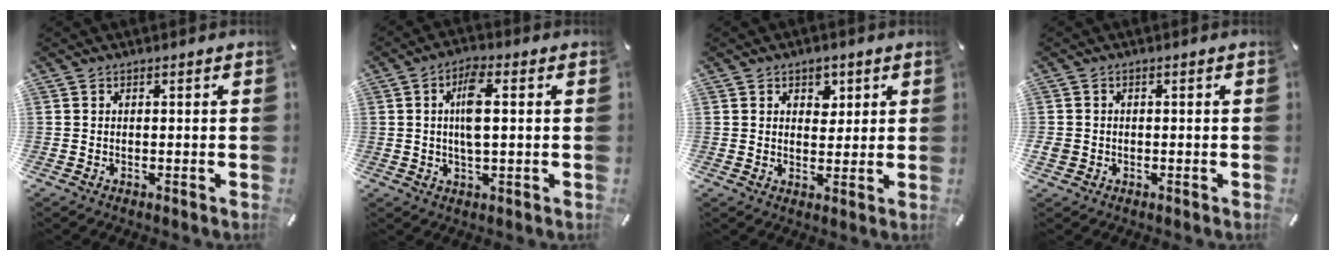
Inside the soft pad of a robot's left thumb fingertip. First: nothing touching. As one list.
[{"total": 7.2, "force": [0.9, 2.5, 6.7], "torque": [-0.137, 0.000, 0.009]}, {"total": 4.2, "force": [1.9, 3.4, 1.6], "torque": [-0.001, -0.008, 0.024]}, {"total": 2.1, "force": [-0.6, 1.8, 0.8], "torque": [-0.014, 0.003, -0.012]}]